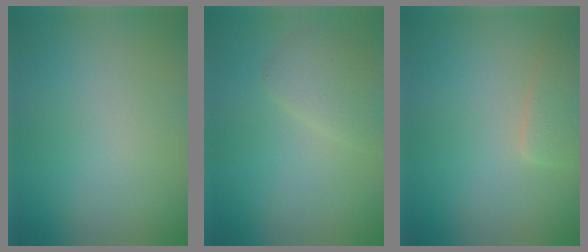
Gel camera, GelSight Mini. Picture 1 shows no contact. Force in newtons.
{"total": 2.1, "press": 2.1, "slide": 0.1}
{"total": 2.0, "press": 2.0, "slide": 0.2}